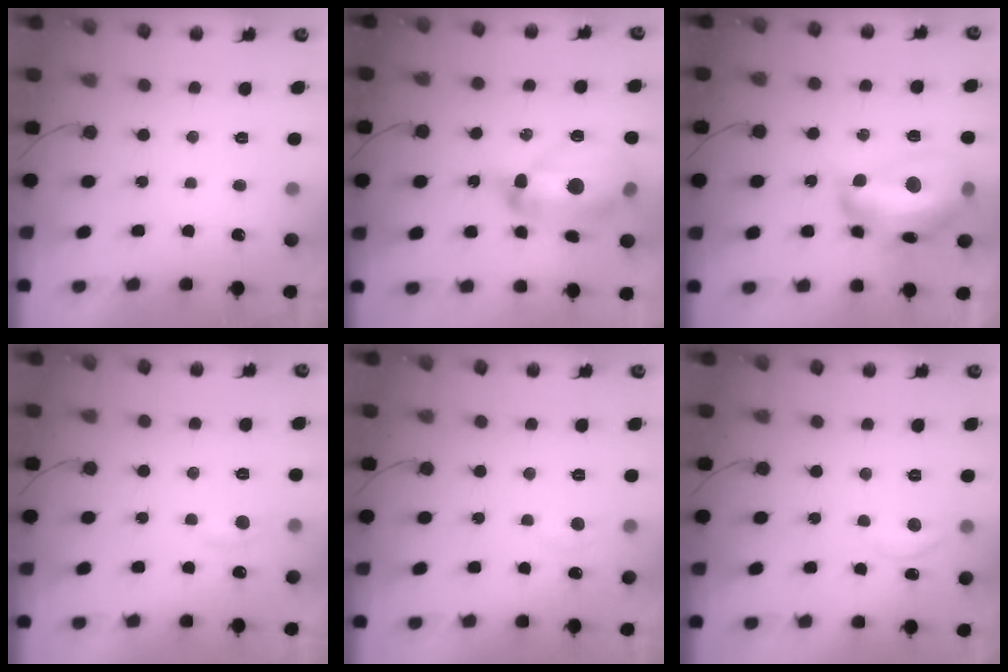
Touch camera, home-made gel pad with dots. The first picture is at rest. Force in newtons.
{"total": 17.3, "press": 17.2, "slide": 1.8}
{"total": 19.1, "press": 19.0, "slide": 1.4}
{"total": 5.3, "press": 5.2, "slide": 0.8}
{"total": 5.1, "press": 5.0, "slide": 0.6}
{"total": 7.0, "press": 7.0, "slide": 0.7}